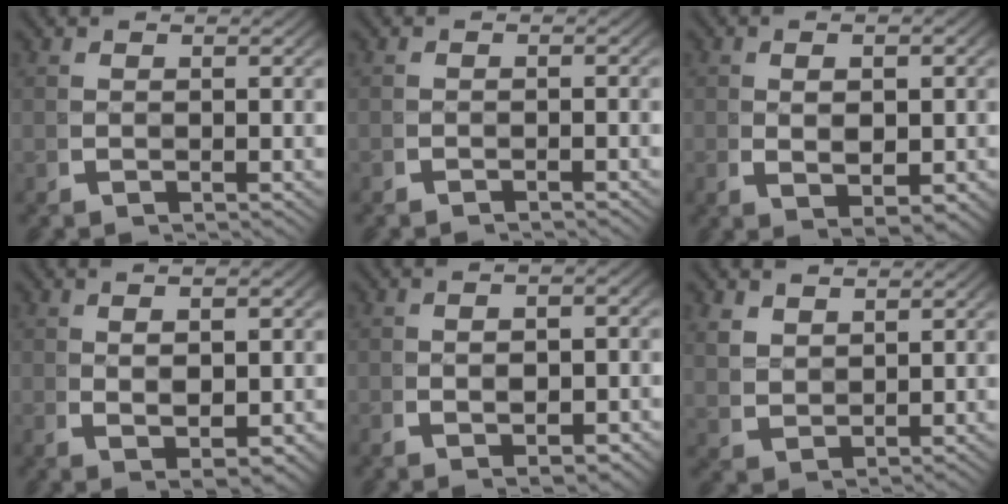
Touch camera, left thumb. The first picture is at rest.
{"total": 1.1, "force": [-1.1, 0.2, 0.2], "torque": [0.003, 0.005, -0.027]}
{"total": 3.7, "force": [-0.3, 2.1, 3.1], "torque": [-0.052, -0.009, -0.001]}
{"total": 3.5, "force": [0.0, 1.7, 3.1], "torque": [-0.049, -0.005, 0.004]}
{"total": 3.6, "force": [-0.9, 1.8, 3.0], "torque": [-0.043, -0.003, -0.017]}
{"total": 2.3, "force": [1.5, 1.5, 1.0], "torque": [-0.016, -0.003, 0.038]}